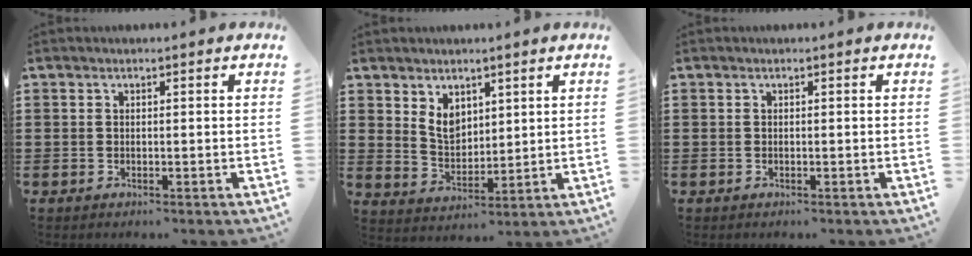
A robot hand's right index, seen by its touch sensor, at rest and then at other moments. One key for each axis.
{"total": 4.9, "fx": 2.7, "fy": 3.2, "fz": 2.4, "tx": -0.060, "ty": 0.006, "tz": 0.050}
{"total": 0.0}